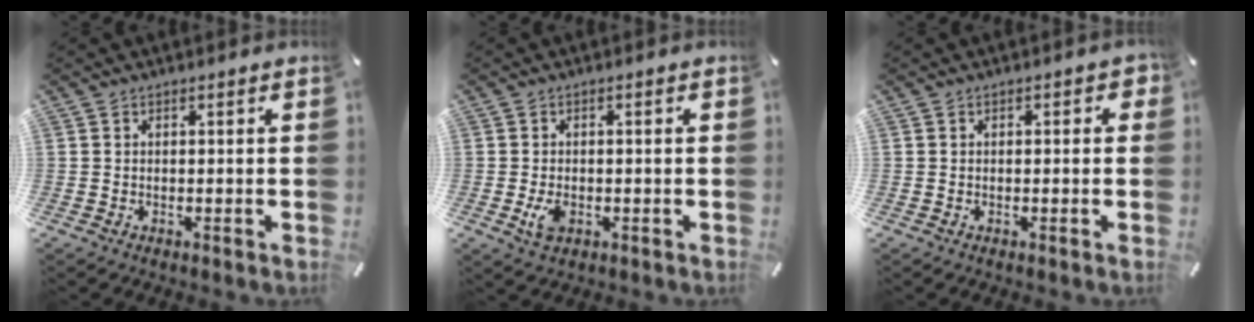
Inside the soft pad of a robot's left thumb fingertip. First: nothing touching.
{"total": 4.0, "force": [-1.1, 2.3, 3.1], "torque": [-0.072, -0.002, -0.021]}
{"total": 1.4, "force": [-0.2, 0.8, 1.1], "torque": [-0.012, 0.002, -0.006]}